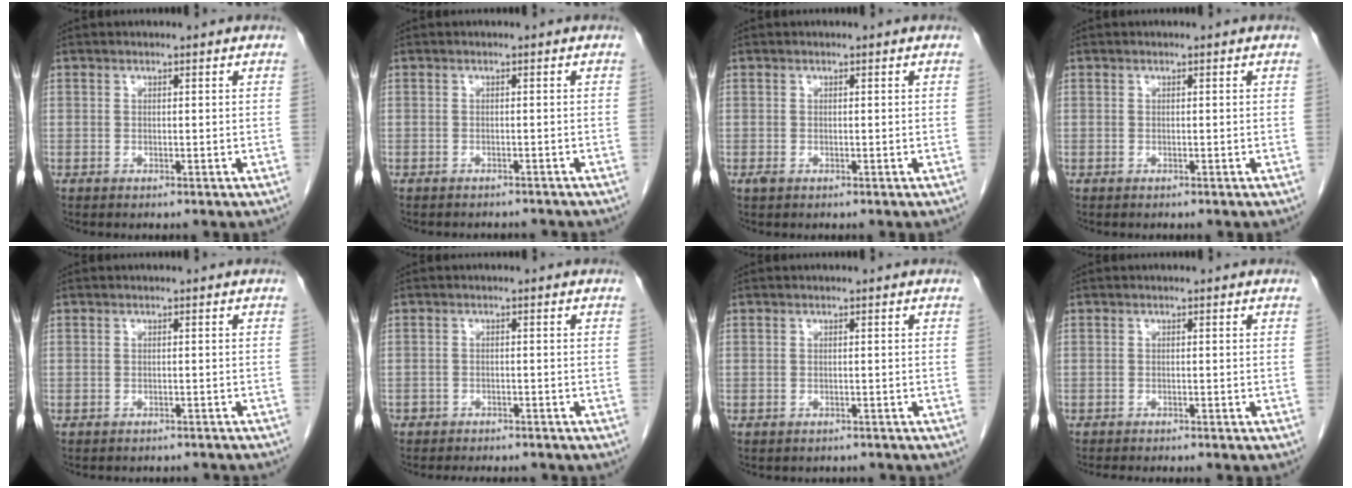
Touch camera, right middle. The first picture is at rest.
{"total": 4.2, "force": [-3.9, 1.3, 0.7], "torque": [-0.005, -0.003, -0.044]}
{"total": 0.7, "force": [-0.3, 0.4, 0.4], "torque": [-0.011, 0.000, -0.003]}
{"total": 0.0}
{"total": 7.1, "force": [-6.7, 1.8, 1.7], "torque": [-0.018, 0.002, -0.070]}
{"total": 7.2, "force": [-6.4, 2.5, 2.2], "torque": [-0.029, 0.004, -0.081]}
{"total": 3.1, "force": [-2.9, 1.2, 0.2], "torque": [-0.001, 0.000, -0.034]}
{"total": 7.3, "force": [-6.5, 0.9, 3.2], "torque": [-0.031, -0.008, -0.086]}